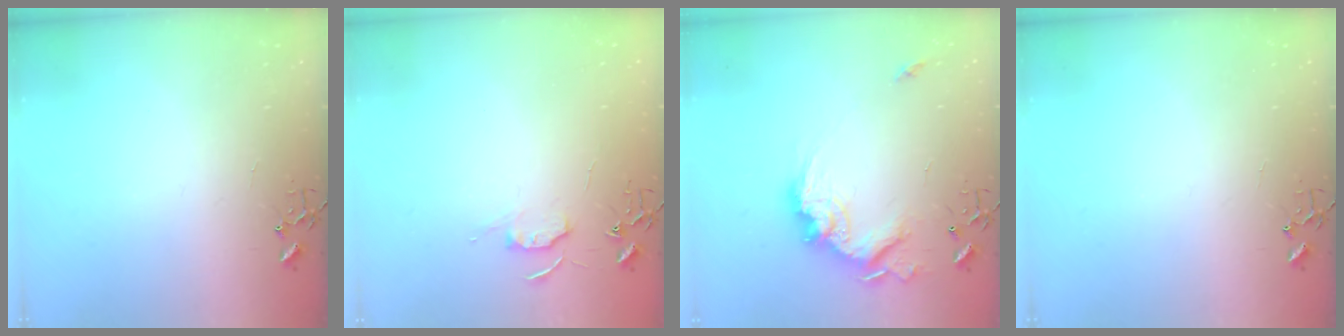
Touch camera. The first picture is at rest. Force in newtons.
{"total": 5.7, "press": 5.7, "slide": 0.6}
{"total": 17.8, "press": 17.7, "slide": 2.1}
{"total": 0.0}